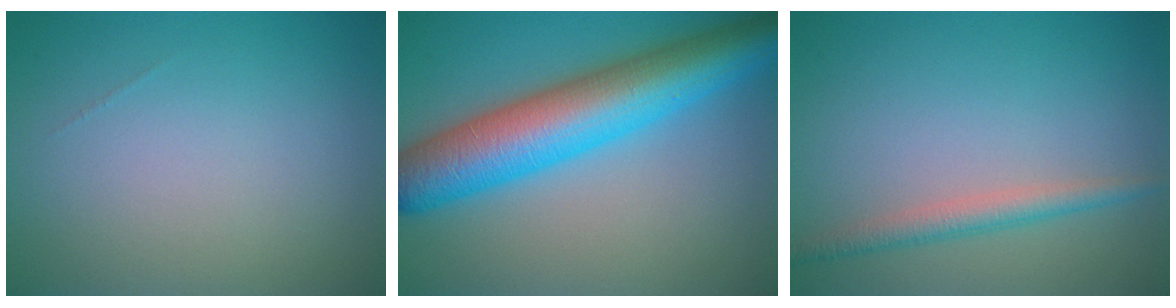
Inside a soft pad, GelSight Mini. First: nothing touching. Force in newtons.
{"total": 10.5, "press": 10.5, "slide": 0.3}
{"total": 2.4, "press": 2.4, "slide": 0.0}